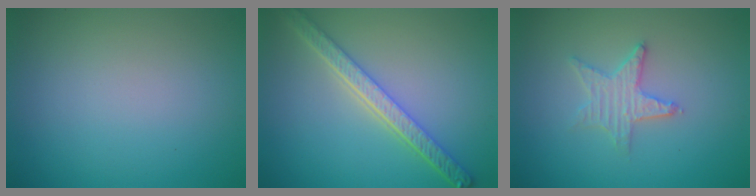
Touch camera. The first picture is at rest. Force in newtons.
{"total": 4.8, "press": 3.8, "slide": 3.0}
{"total": 2.7, "press": 2.6, "slide": 0.5}